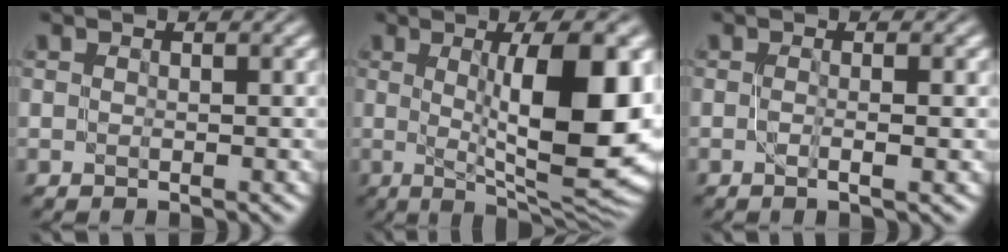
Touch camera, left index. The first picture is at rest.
{"total": 12.9, "force": [1.1, 3.6, 12.4], "torque": [-0.165, -0.005, 0.022]}
{"total": 2.0, "force": [-0.1, 0.6, 1.9], "torque": [-0.023, -0.008, -0.014]}